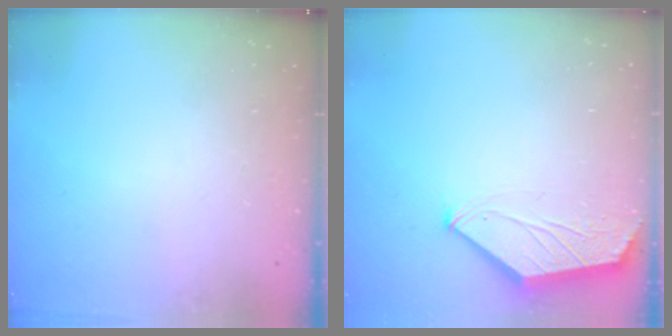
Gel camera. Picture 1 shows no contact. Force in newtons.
{"total": 1.6, "press": 1.6, "slide": 0.3}